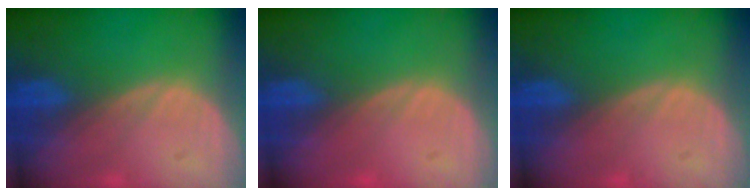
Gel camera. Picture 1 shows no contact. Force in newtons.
{"total": 0.5, "press": 0.0, "slide": 0.5}
{"total": 0.0}